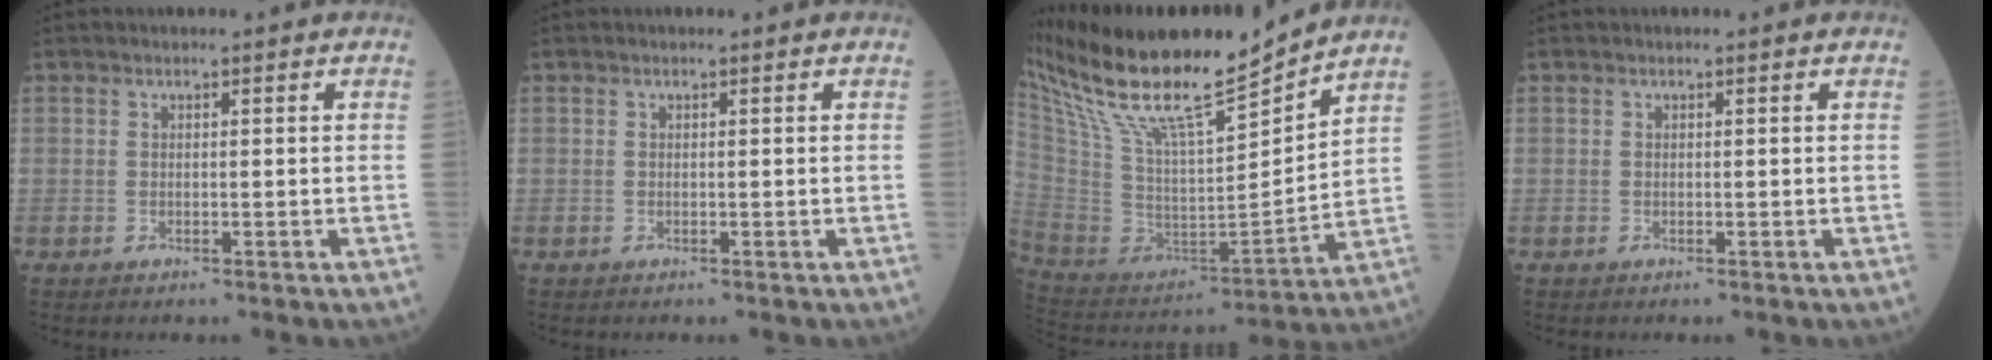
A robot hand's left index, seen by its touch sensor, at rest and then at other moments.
{"total": 0.0}
{"total": 22.1, "force": [18.6, 1.2, 11.9], "torque": [-0.225, -0.008, 0.338]}
{"total": 0.0}